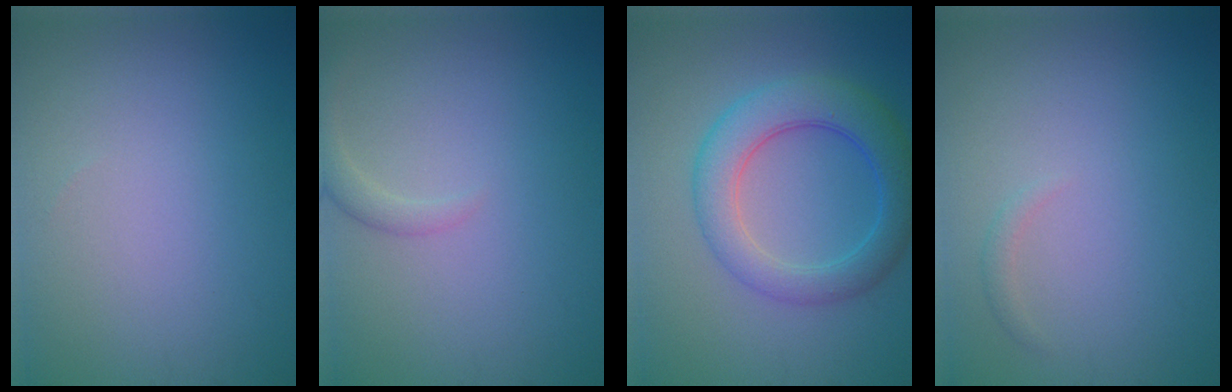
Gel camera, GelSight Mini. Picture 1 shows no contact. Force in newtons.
{"total": 1.5, "press": 1.5, "slide": 0.2}
{"total": 5.6, "press": 5.6, "slide": 0.1}
{"total": 0.7, "press": 0.7, "slide": 0.0}